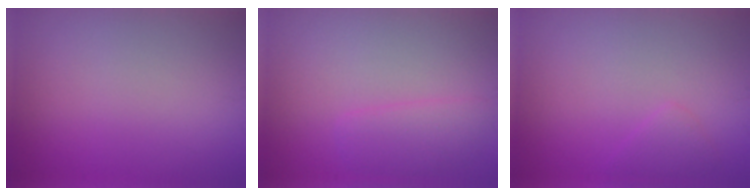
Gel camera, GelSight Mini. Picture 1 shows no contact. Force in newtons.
{"total": 2.4, "press": 2.3, "slide": 0.1}
{"total": 1.3, "press": 1.3, "slide": 0.1}